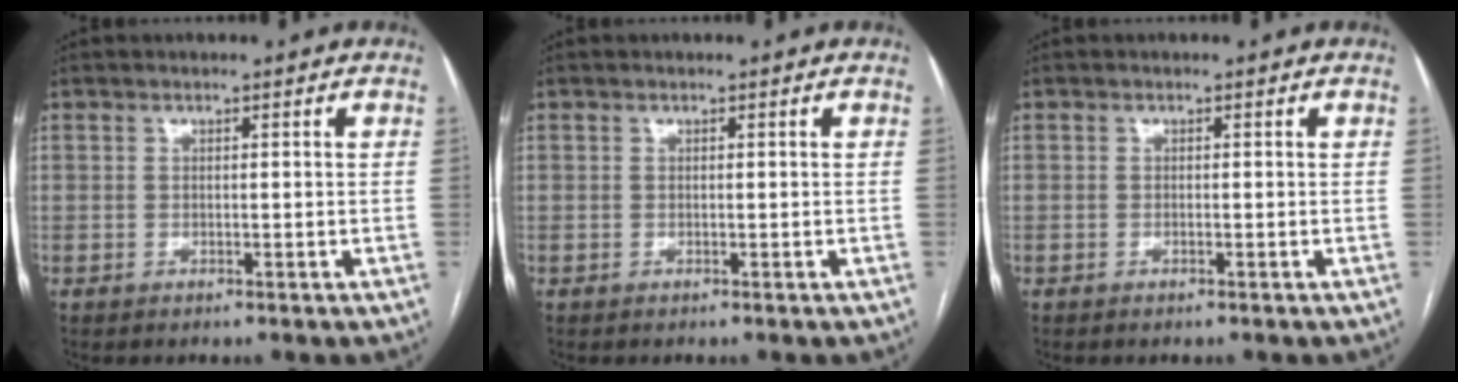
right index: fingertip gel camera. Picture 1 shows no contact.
{"total": 0.0}
{"total": 0.0}